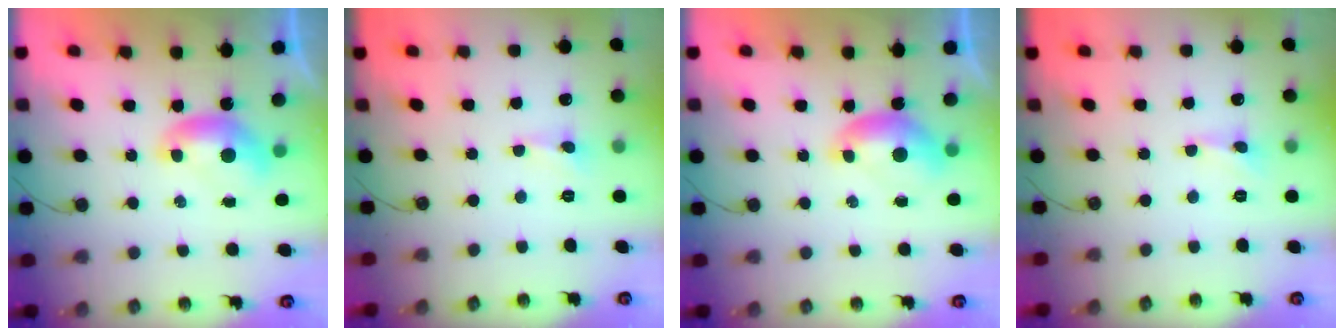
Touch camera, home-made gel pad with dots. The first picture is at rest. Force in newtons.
{"total": 0.9, "press": 0.9, "slide": 0.2}
{"total": 1.2, "press": 0.7, "slide": 0.9}
{"total": 0.0}